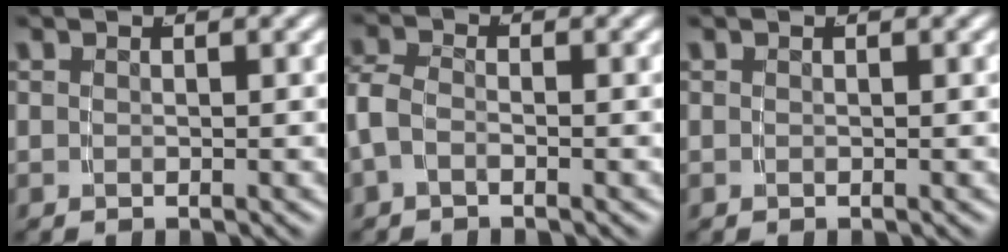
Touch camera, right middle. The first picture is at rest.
{"total": 3.1, "force": [-0.4, 2.6, 1.8], "torque": [-0.054, -0.011, -0.008]}
{"total": 0.0}